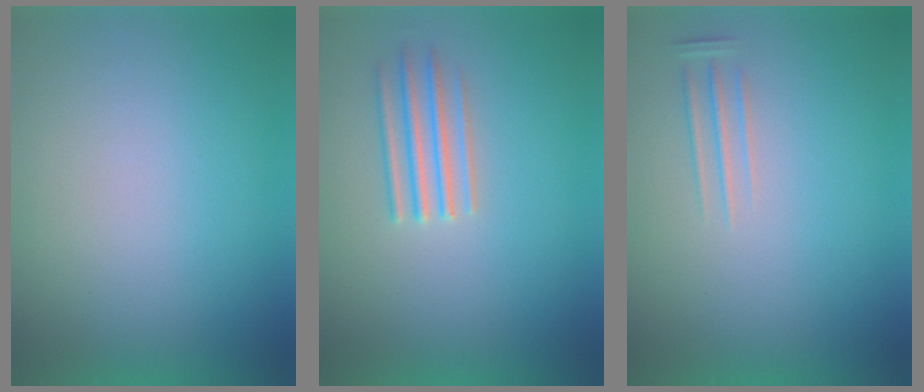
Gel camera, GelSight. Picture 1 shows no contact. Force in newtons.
{"total": 2.7}
{"total": 1.2}